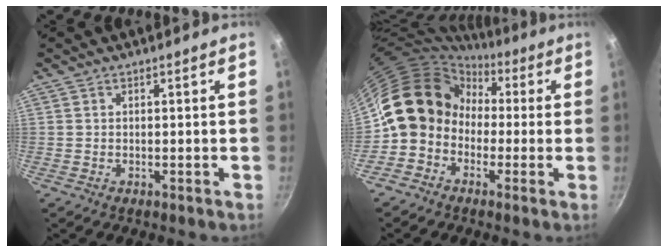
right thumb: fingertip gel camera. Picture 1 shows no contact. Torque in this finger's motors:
{"motor_torque": [1.77, 1.99, 0.77, -0.88, 0.27]}